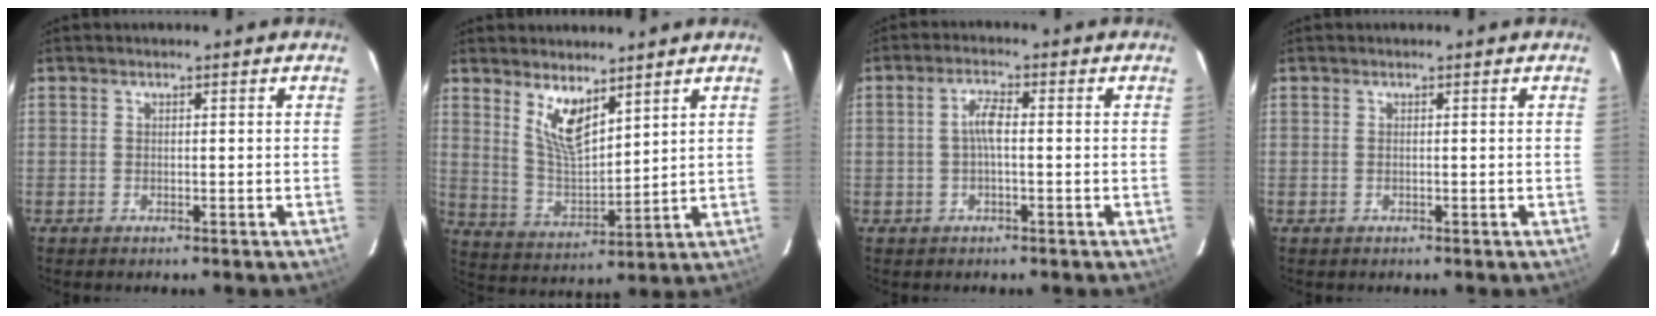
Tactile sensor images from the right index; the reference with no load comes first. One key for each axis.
{"total": 8.4, "fx": 5.4, "fy": 3.0, "fz": 5.6, "tx": -0.105, "ty": -0.008, "tz": 0.113}
{"total": 3.2, "fx": -0.2, "fy": 0.9, "fz": 3.1, "tx": -0.062, "ty": 0.009, "tz": -0.003}
{"total": 0.0}